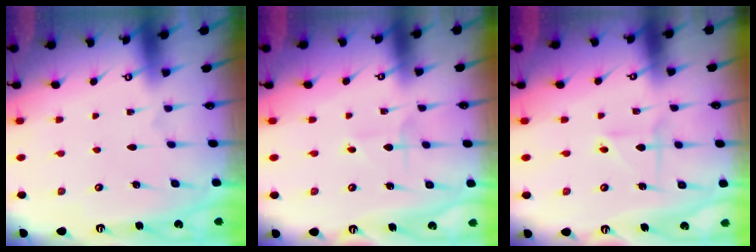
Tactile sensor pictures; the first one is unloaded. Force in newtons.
{"total": 2.3, "press": 2.3, "slide": 0.2}
{"total": 2.1, "press": 2.1, "slide": 0.6}